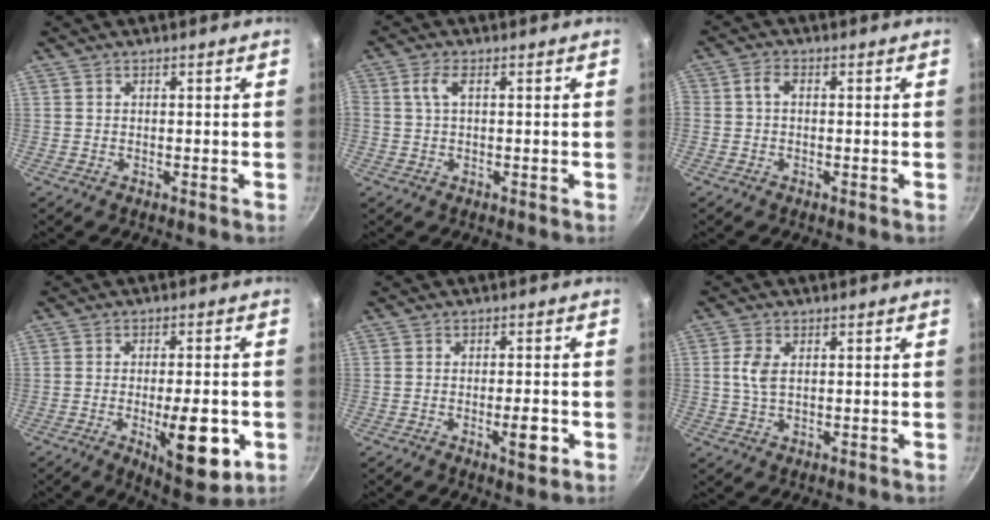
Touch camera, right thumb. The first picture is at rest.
{"total": 2.8, "force": [0.6, 1.1, 2.6], "torque": [-0.060, 0.007, 0.010]}
{"total": 2.3, "force": [-0.1, 1.5, 1.7], "torque": [-0.033, 0.009, -0.009]}
{"total": 13.1, "force": [-3.8, 4.6, 11.7], "torque": [-0.145, 0.004, -0.044]}
{"total": 4.5, "force": [-1.6, 1.3, 4.0], "torque": [-0.053, 0.009, -0.022]}
{"total": 4.0, "force": [0.7, 2.3, 3.2], "torque": [-0.070, 0.003, 0.013]}